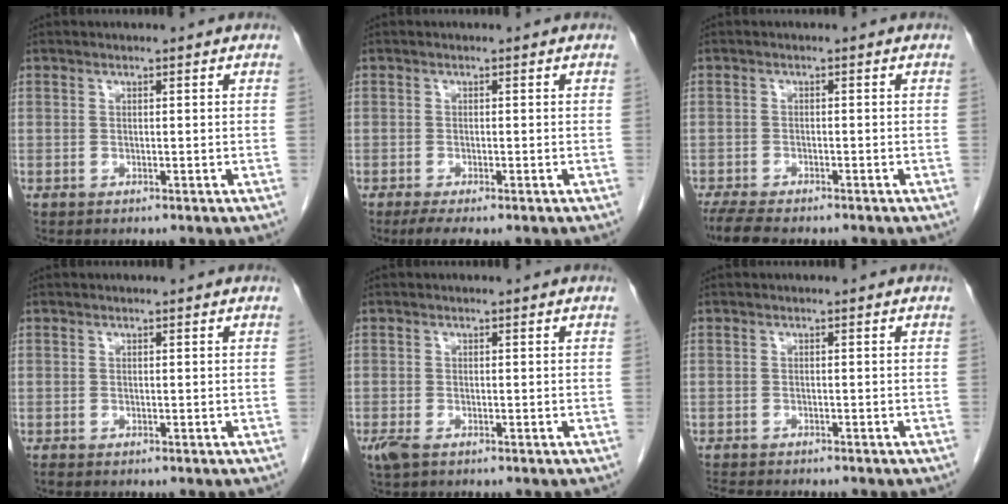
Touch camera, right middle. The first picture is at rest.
{"total": 3.2, "force": [-2.3, 0.6, 2.2], "torque": [-0.039, -0.010, -0.037]}
{"total": 6.3, "force": [-5.3, 1.2, 3.1], "torque": [-0.058, -0.017, -0.088]}
{"total": 0.0}
{"total": 2.4, "force": [-1.6, 0.8, 1.6], "torque": [-0.042, -0.008, -0.029]}
{"total": 5.4, "force": [-4.8, 1.0, 2.1], "torque": [-0.032, -0.011, -0.074]}